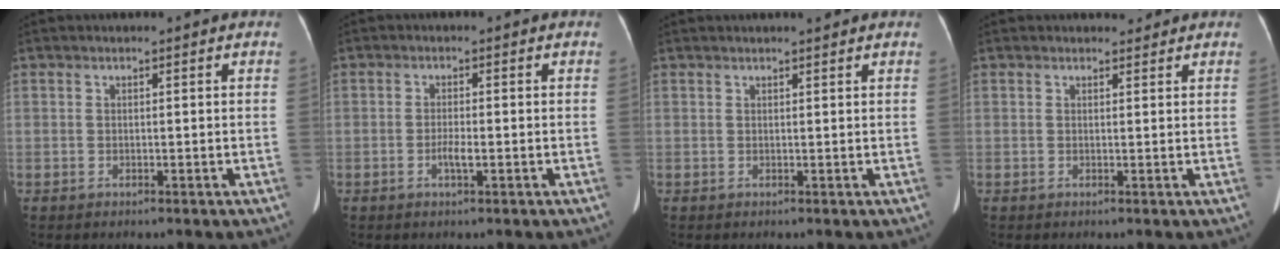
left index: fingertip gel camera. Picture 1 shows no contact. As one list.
[{"total": 1.9, "force": [-0.8, 0.3, 1.7], "torque": [-0.034, -0.001, -0.015]}, {"total": 2.2, "force": [1.9, 0.1, 1.1], "torque": [-0.012, 0.011, 0.027]}, {"total": 1.3, "force": [1.2, 0.5, 0.0], "torque": [-0.003, -0.004, 0.016]}]